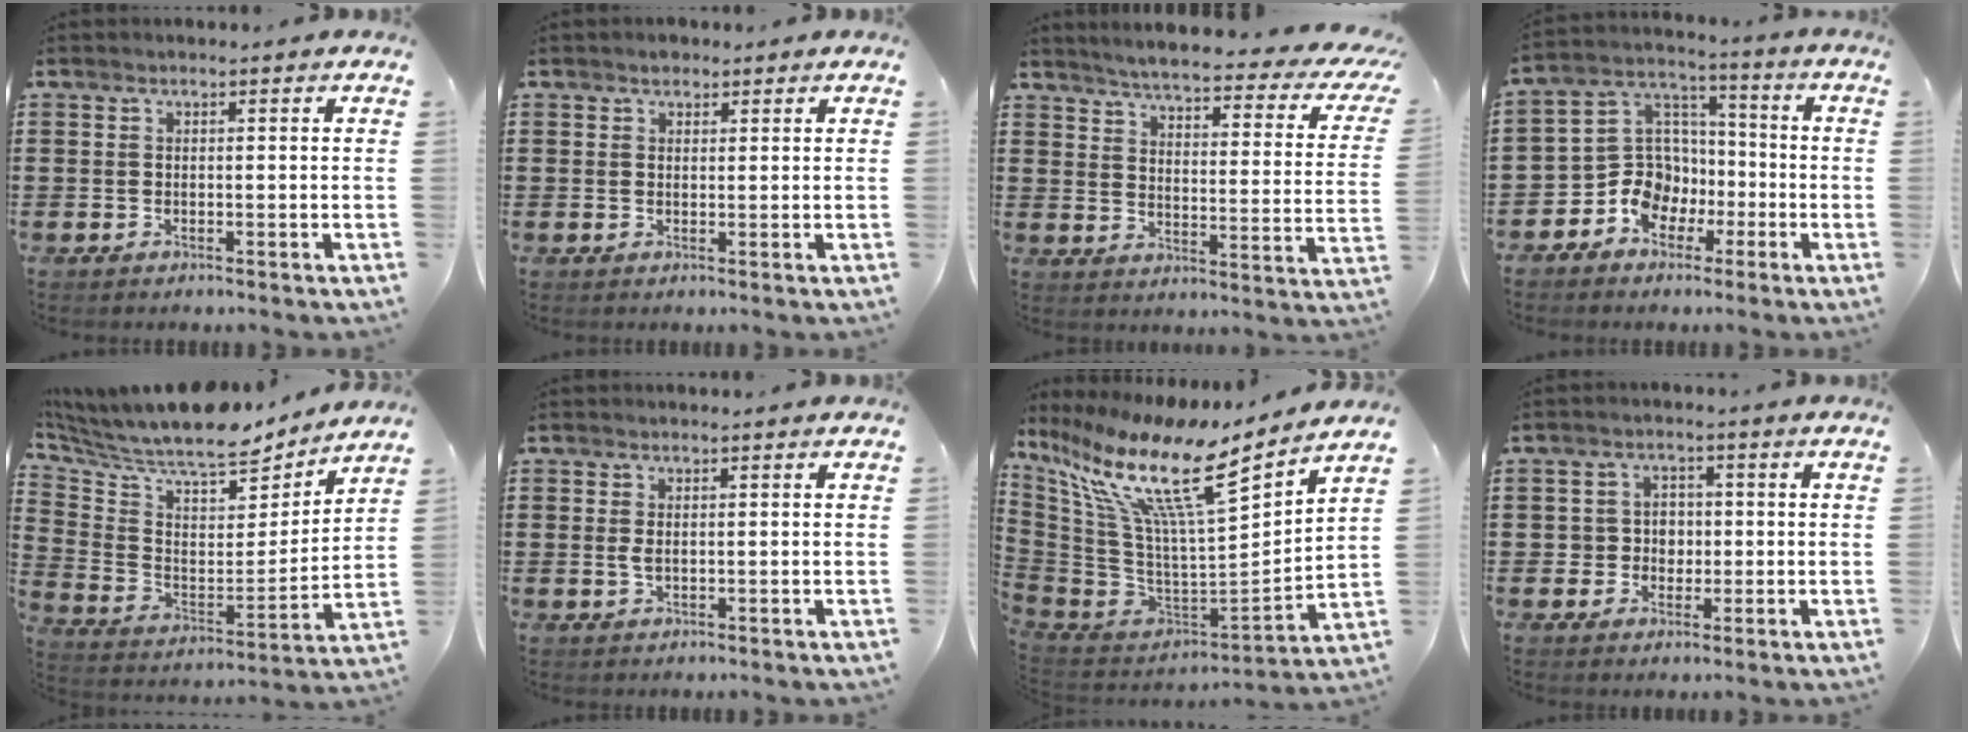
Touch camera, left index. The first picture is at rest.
{"total": 1.4, "force": [1.2, 0.6, 0.2], "torque": [0.002, 0.000, 0.022]}
{"total": 4.5, "force": [3.9, 0.0, 2.3], "torque": [-0.065, -0.029, 0.058]}
{"total": 9.1, "force": [-3.8, 7.8, 2.7], "torque": [-0.096, 0.010, -0.074]}
{"total": 9.8, "force": [8.8, 2.3, 3.7], "torque": [-0.108, -0.067, 0.149]}
{"total": 1.5, "force": [0.3, 0.5, 1.3], "torque": [-0.034, -0.001, 0.003]}
{"total": 14.7, "force": [8.8, 2.6, 11.5], "torque": [-0.256, -0.065, 0.133]}
{"total": 3.1, "force": [-0.1, 2.9, 1.0], "torque": [-0.032, 0.008, -0.008]}